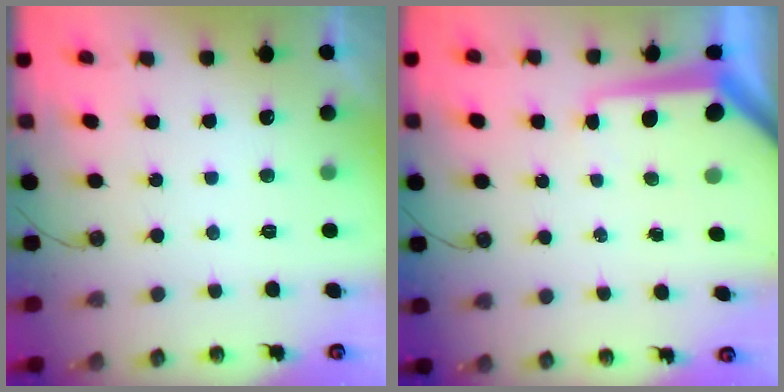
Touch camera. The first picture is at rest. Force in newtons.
{"total": 8.7, "press": 8.7, "slide": 0.8}